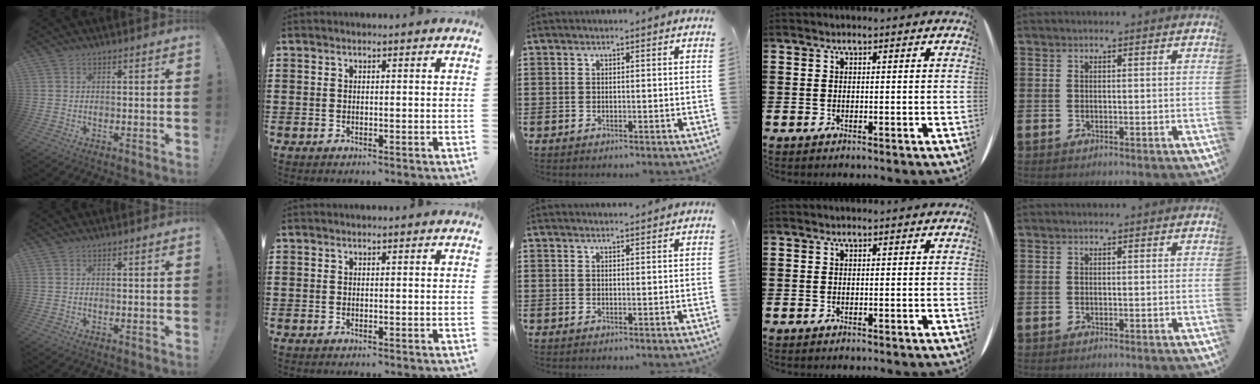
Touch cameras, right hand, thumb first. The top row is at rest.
{"middle": {"total": 1.3, "force": [1.3, -0.1, 0.2], "torque": [0.002, -0.004, 0.023]}}